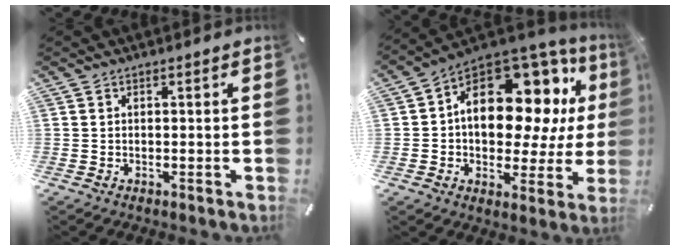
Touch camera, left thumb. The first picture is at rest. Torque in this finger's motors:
{"motor_torque": [1.07, 0.91, 1.19, -0.04, 0.25]}